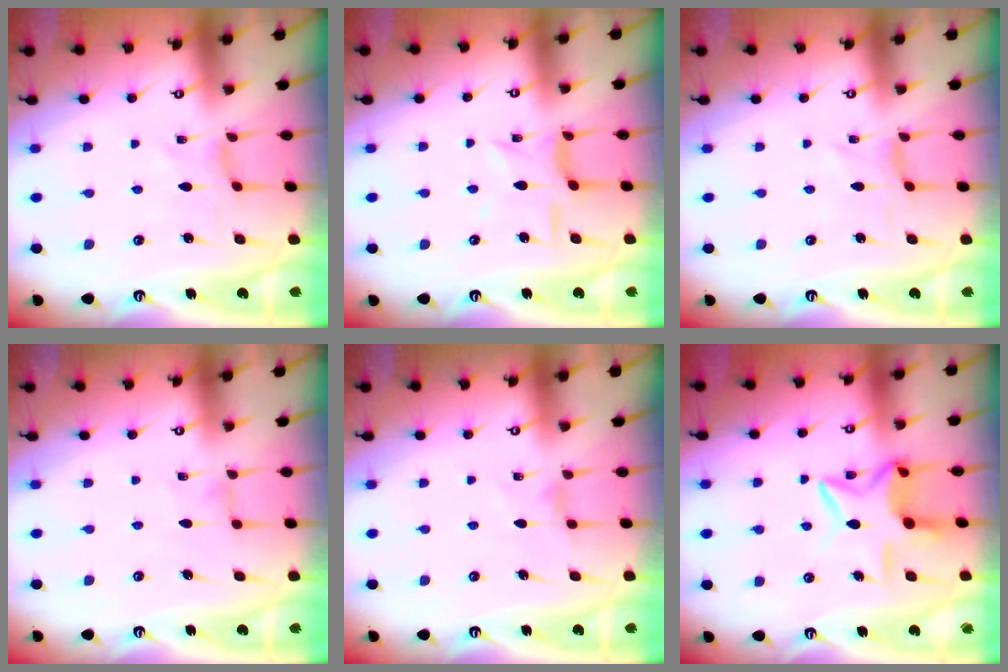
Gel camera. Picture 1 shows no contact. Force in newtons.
{"total": 6.6, "press": 6.6, "slide": 0.3}
{"total": 0.0}
{"total": 0.0}
{"total": 1.3, "press": 1.3, "slide": 0.4}
{"total": 10.9, "press": 10.9, "slide": 1.1}